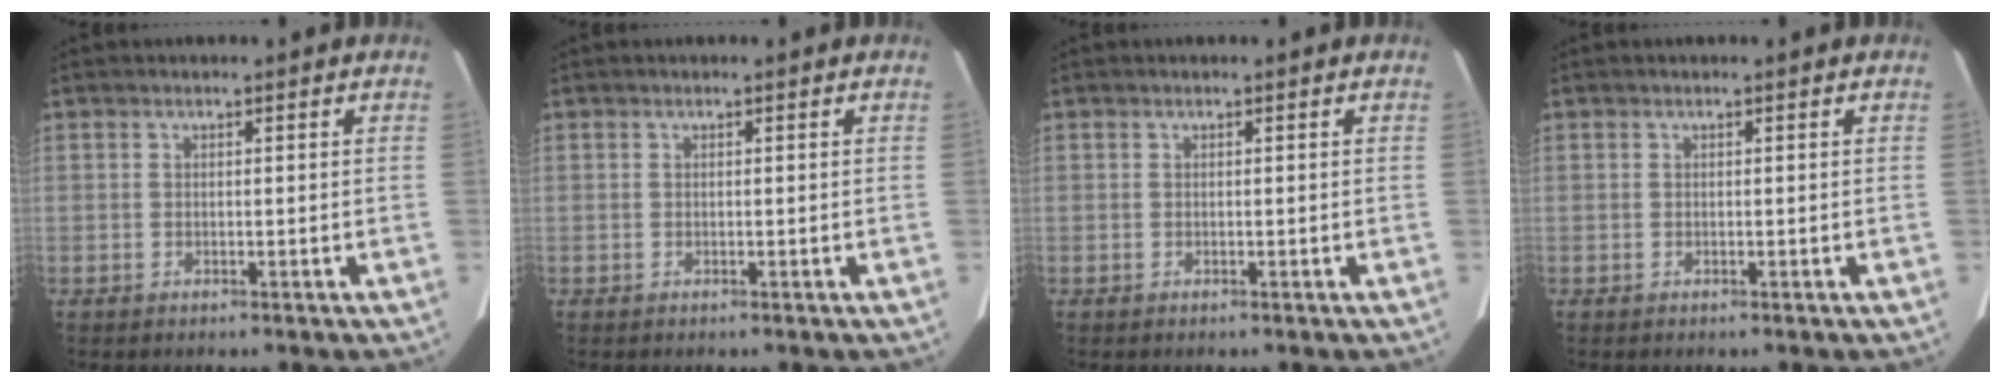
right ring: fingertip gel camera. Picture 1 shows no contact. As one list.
[{"total": 0.0}, {"total": 0.0}, {"total": 0.0}]